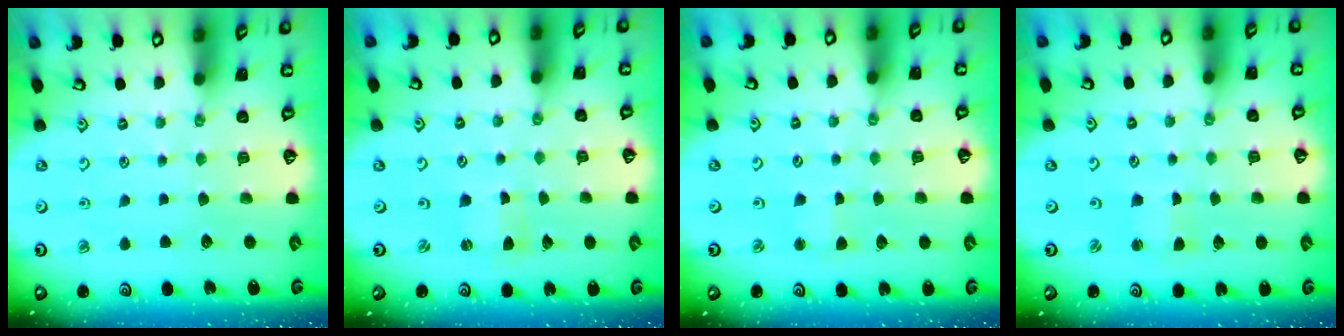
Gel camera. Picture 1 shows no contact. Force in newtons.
{"total": 0.0}
{"total": 2.1, "press": 2.1, "slide": 0.2}
{"total": 0.7, "press": 0.7, "slide": 0.1}